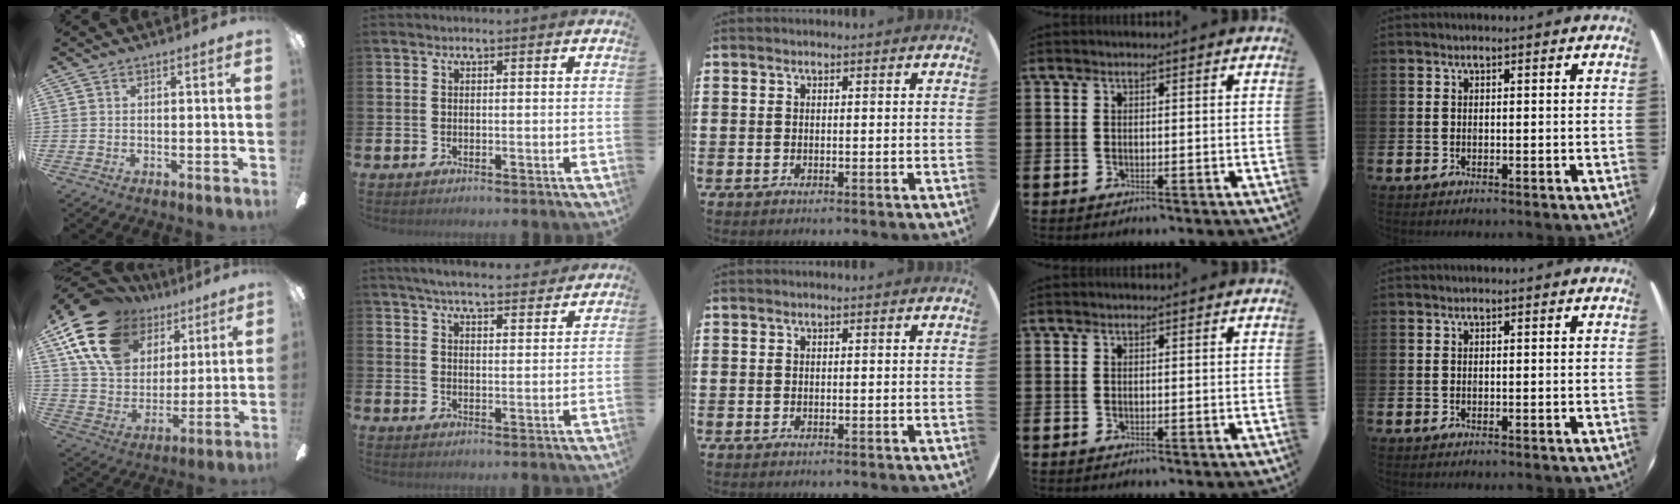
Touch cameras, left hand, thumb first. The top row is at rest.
{"thumb": {"total": 20.4, "force": [11.0, 13.7, 10.5], "torque": [-0.206, -0.037, 0.205]}, "index": {"total": 5.6, "force": [5.4, 0.7, 1.3], "torque": [-0.031, -0.028, 0.094]}}